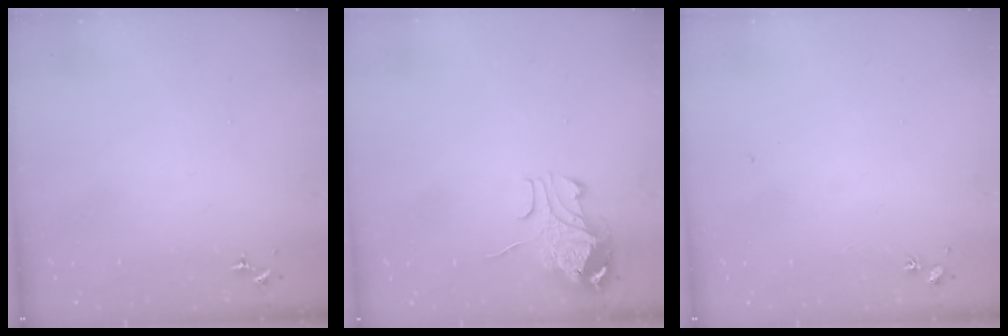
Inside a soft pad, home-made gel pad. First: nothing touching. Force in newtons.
{"total": 9.8, "press": 9.8, "slide": 1.2}
{"total": 4.4, "press": 4.4, "slide": 0.5}